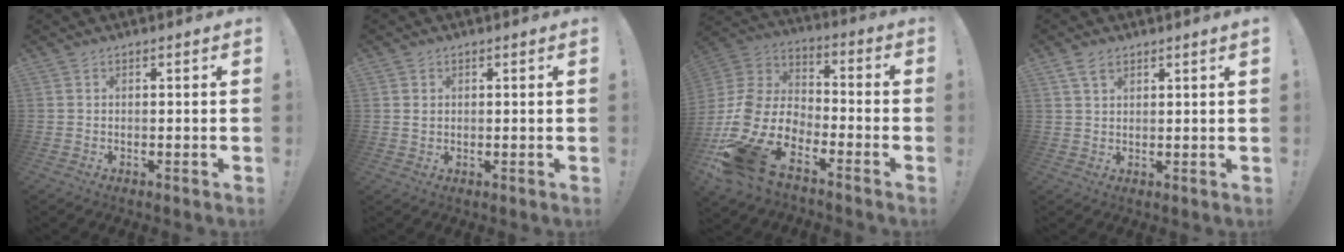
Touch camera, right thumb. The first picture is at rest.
{"total": 1.3, "force": [0.4, 1.2, 0.1], "torque": [0.006, 0.000, 0.006]}
{"total": 17.5, "force": [-11.1, 9.5, 9.6], "torque": [-0.216, 0.048, -0.192]}
{"total": 3.8, "force": [2.5, 1.2, 2.6], "torque": [-0.040, -0.008, 0.045]}